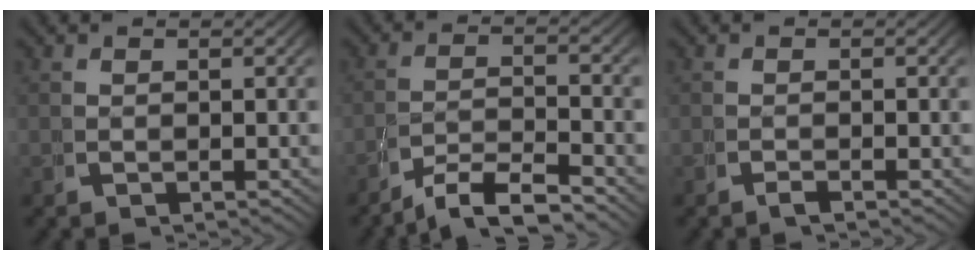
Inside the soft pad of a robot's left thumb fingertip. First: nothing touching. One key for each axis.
{"total": 4.6, "fx": -2.9, "fy": 2.3, "fz": 2.7, "tx": -0.038, "ty": -0.007, "tz": -0.051}
{"total": 0.8, "fx": -0.7, "fy": 0.0, "fz": 0.3, "tx": -0.002, "ty": 0.002, "tz": -0.018}